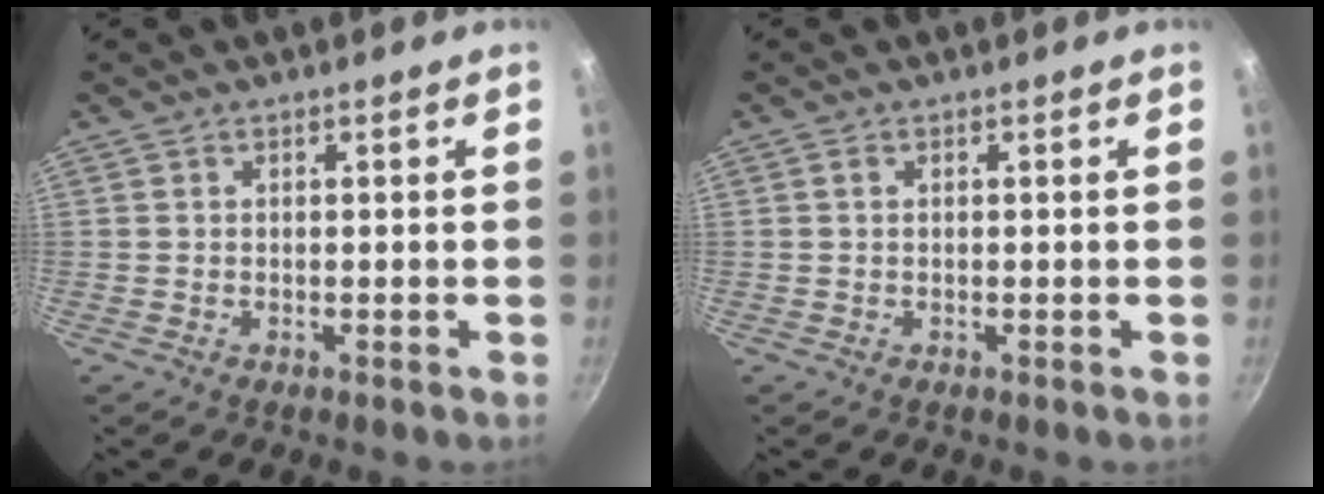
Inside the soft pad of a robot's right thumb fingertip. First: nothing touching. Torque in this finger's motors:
{"motor_torque": [-0.15, 0.24, 0.49, -0.28, -0.04]}